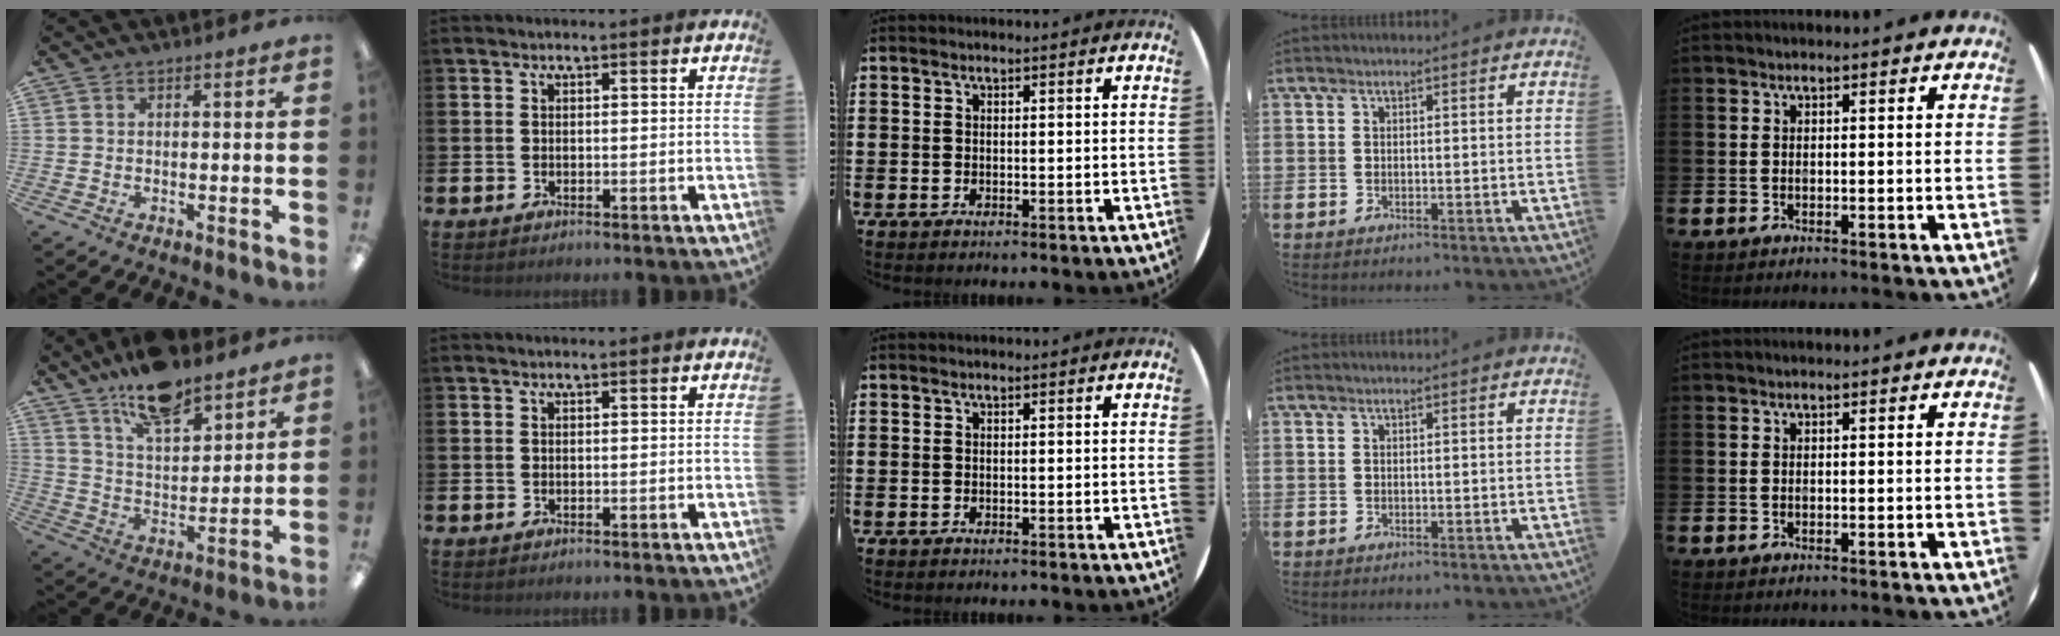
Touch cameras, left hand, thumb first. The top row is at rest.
{"thumb": {"total": 13.2, "force": [10.6, 4.9, 6.0], "torque": [-0.100, -0.057, 0.191]}}